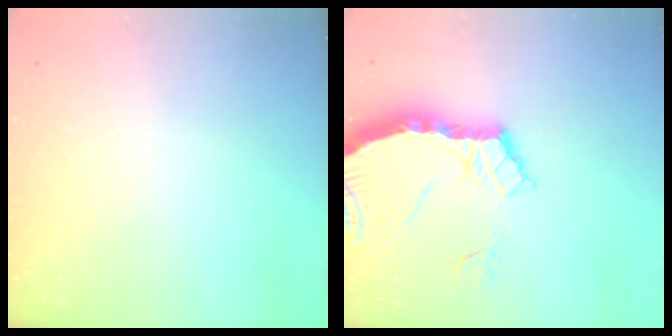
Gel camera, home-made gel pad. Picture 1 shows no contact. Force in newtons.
{"total": 8.9, "press": 8.9, "slide": 0.9}